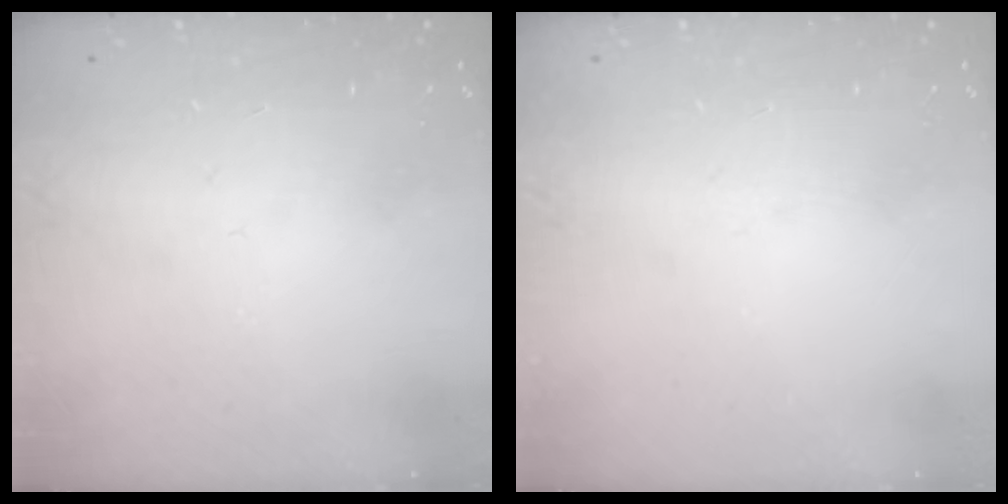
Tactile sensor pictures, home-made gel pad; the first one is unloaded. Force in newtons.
{"total": 0.0}